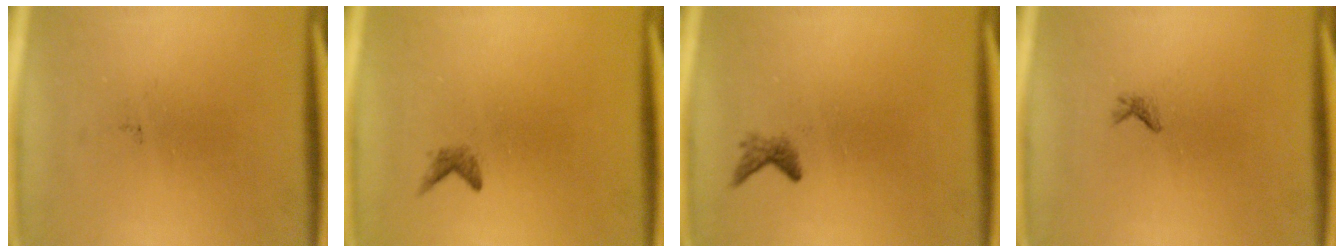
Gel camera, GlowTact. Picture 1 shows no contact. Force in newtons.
{"total": 0.9}
{"total": 1.1}
{"total": 0.6}